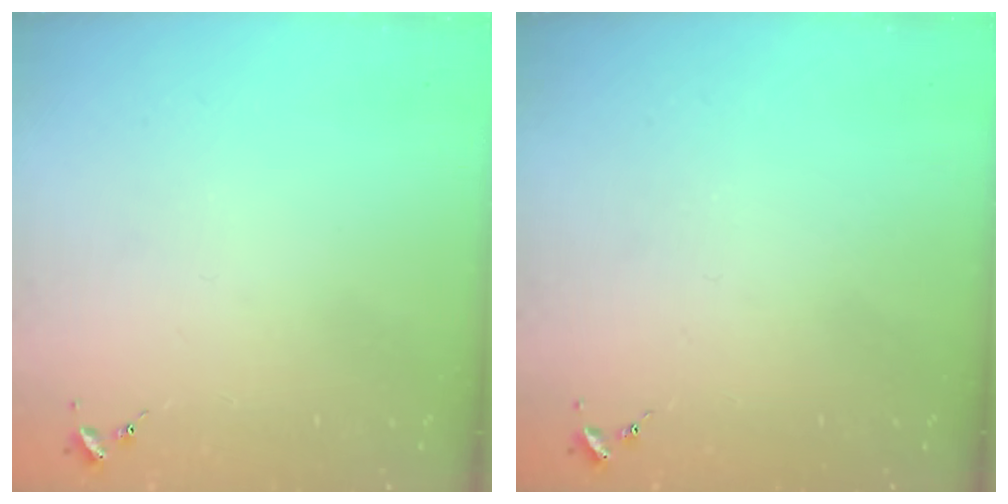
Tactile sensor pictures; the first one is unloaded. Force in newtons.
{"total": 0.0}